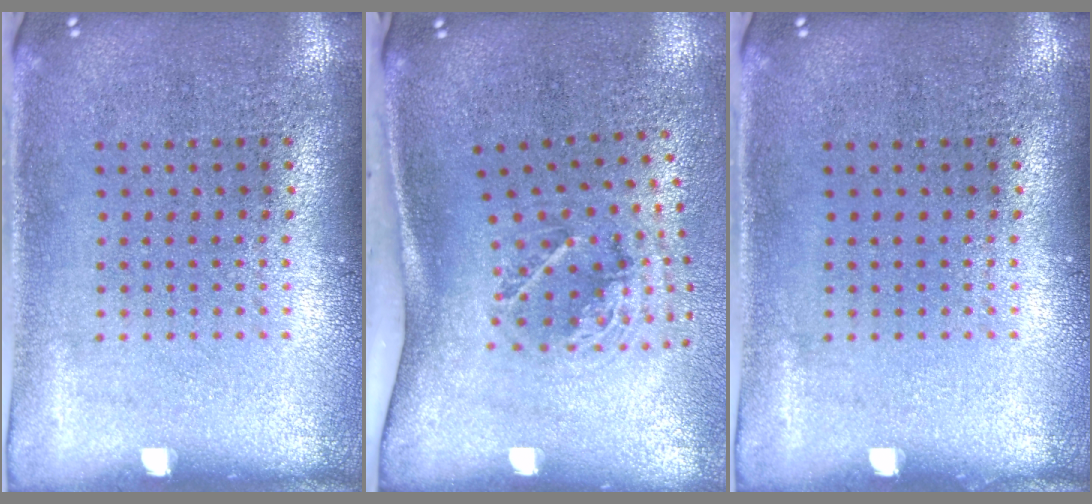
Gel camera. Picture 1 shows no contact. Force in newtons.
{"total": 2.0, "press": 1.3, "slide": 1.6}
{"total": 0.0}